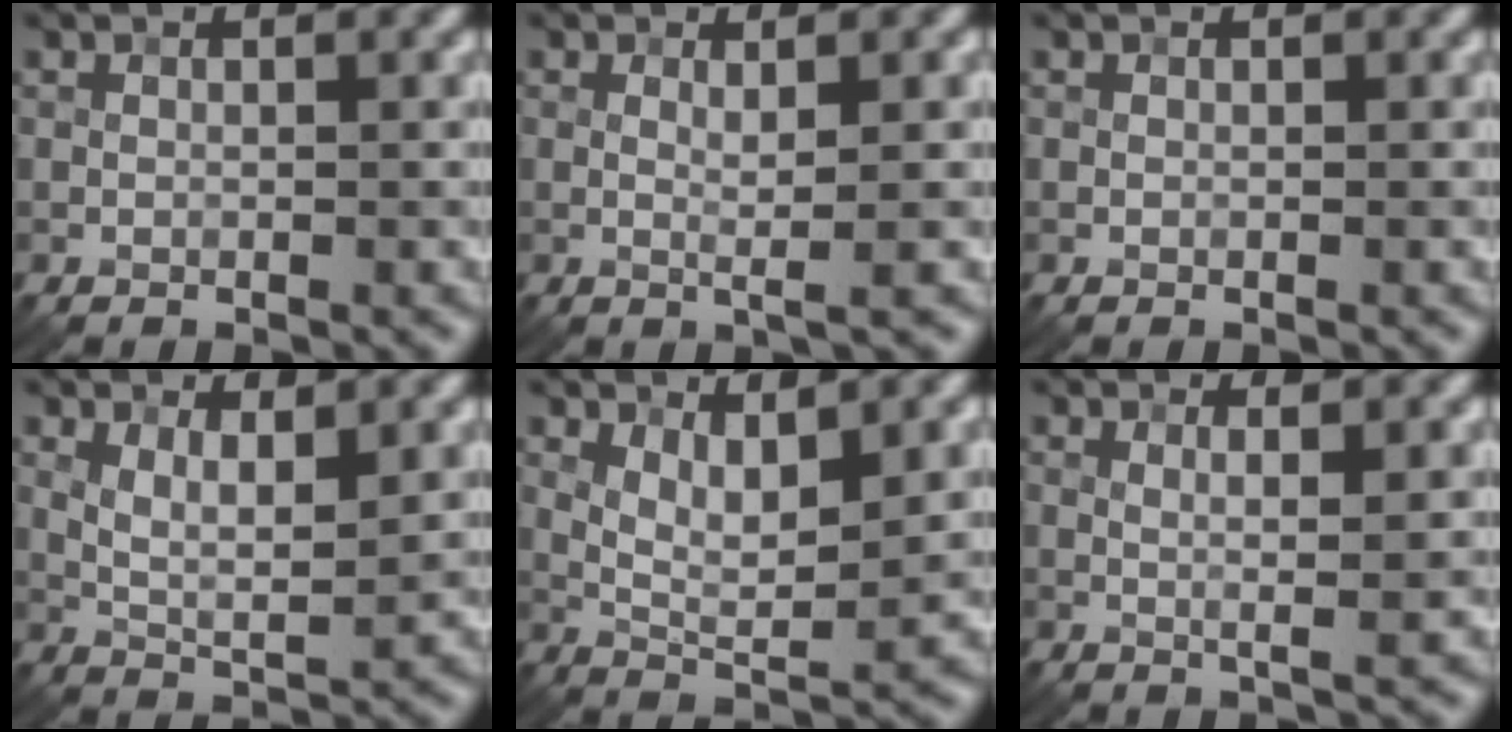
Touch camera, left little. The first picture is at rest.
{"total": 1.8, "force": [0.2, 0.2, 1.8], "torque": [-0.032, 0.000, -0.001]}
{"total": 0.0}
{"total": 3.7, "force": [1.6, 1.4, 3.0], "torque": [-0.061, -0.006, 0.032]}
{"total": 4.3, "force": [1.5, 1.5, 3.7], "torque": [-0.071, -0.008, 0.031]}
{"total": 2.3, "force": [0.9, 0.6, 2.1], "torque": [-0.028, 0.002, 0.009]}